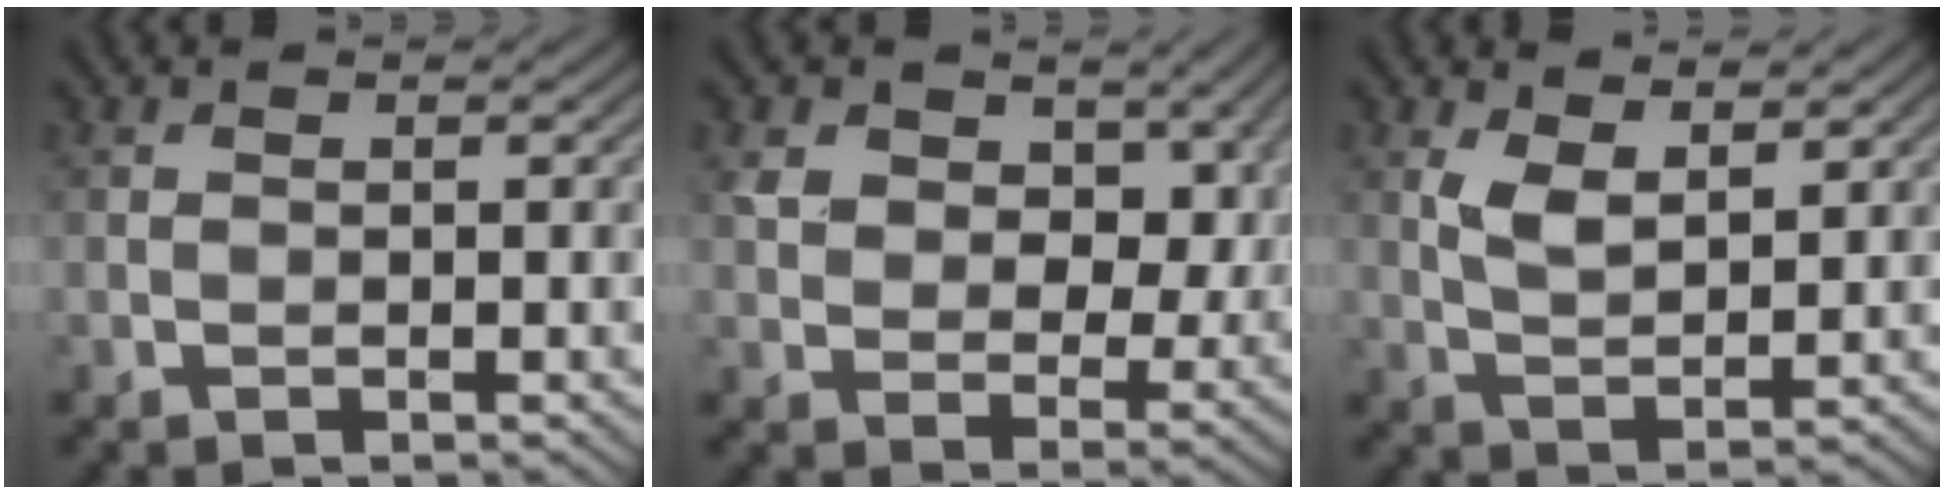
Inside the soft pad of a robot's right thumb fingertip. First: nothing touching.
{"total": 8.8, "force": [3.2, 6.2, 5.4], "torque": [-0.117, -0.007, 0.054]}
{"total": 3.6, "force": [2.1, 1.4, 2.6], "torque": [-0.067, -0.005, 0.045]}